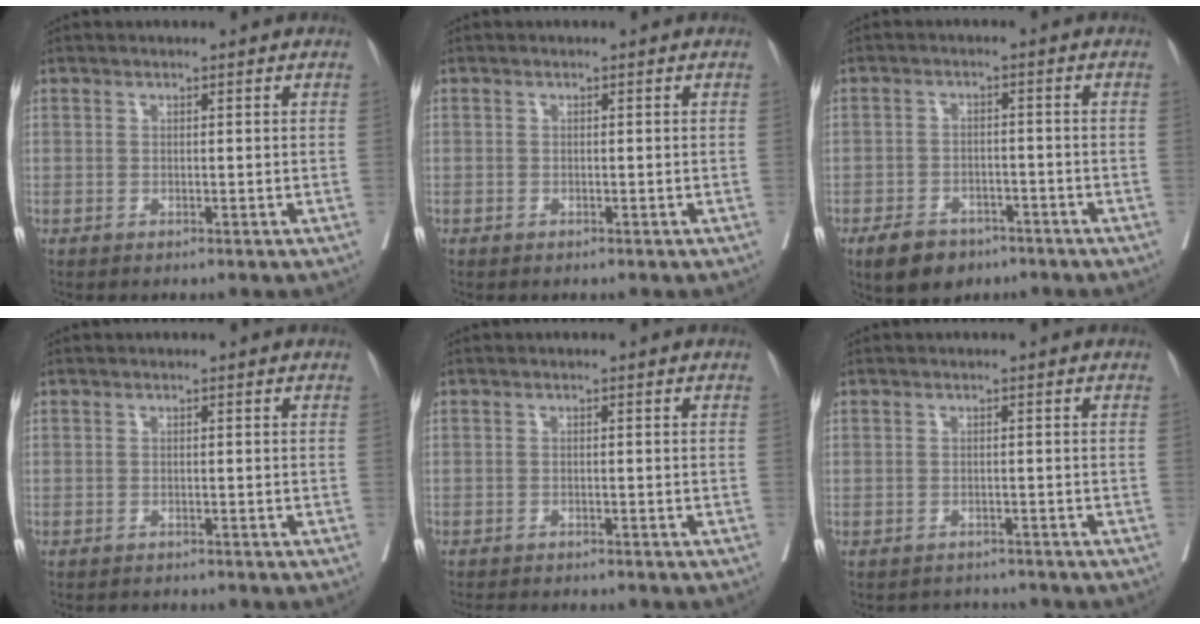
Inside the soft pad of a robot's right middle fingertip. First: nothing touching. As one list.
[{"total": 0.6, "force": [-0.3, 0.5, -0.1], "torque": [0.002, 0.007, -0.008]}, {"total": 6.0, "force": [-3.9, 3.6, 2.8], "torque": [-0.052, 0.002, -0.060]}, {"total": 1.9, "force": [-1.9, 0.2, 0.1], "torque": [-0.003, -0.007, -0.028]}, {"total": 5.5, "force": [-5.0, 0.8, 2.0], "torque": [-0.027, -0.008, -0.074]}, {"total": 2.1, "force": [-1.9, 0.5, -0.8], "torque": [0.015, -0.003, -0.029]}]